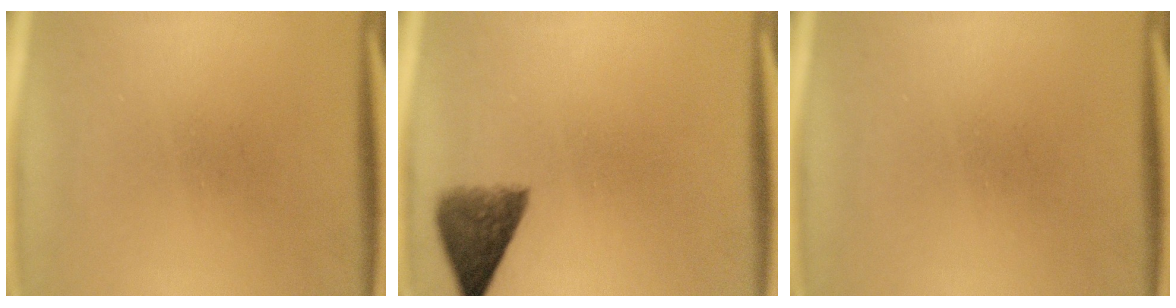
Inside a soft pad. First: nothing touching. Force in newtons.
{"total": 5.7}
{"total": 0.0}